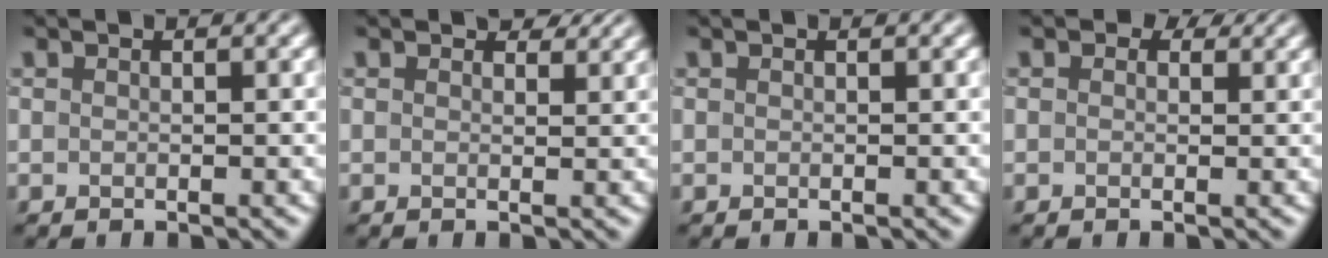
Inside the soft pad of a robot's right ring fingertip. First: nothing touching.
{"total": 1.9, "force": [1.5, 0.8, 0.7], "torque": [-0.011, -0.003, 0.019]}
{"total": 0.0}
{"total": 1.5, "force": [0.8, 1.0, 0.8], "torque": [-0.011, -0.003, 0.003]}